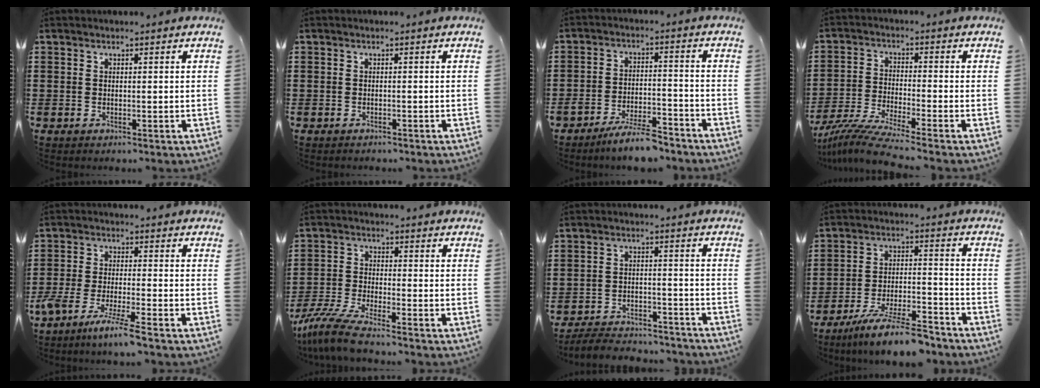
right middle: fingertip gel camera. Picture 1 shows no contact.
{"total": 0.7, "force": [-0.7, 0.2, -0.1], "torque": [0.000, 0.002, -0.016]}
{"total": 6.6, "force": [-6.0, 0.9, 2.6], "torque": [-0.051, 0.004, -0.115]}
{"total": 6.4, "force": [-5.8, -0.4, 2.8], "torque": [-0.069, -0.019, -0.115]}
{"total": 6.2, "force": [-5.4, -0.6, 3.2], "torque": [-0.075, -0.022, -0.106]}
{"total": 6.4, "force": [-5.6, 0.3, 3.0], "torque": [-0.080, -0.016, -0.114]}
{"total": 5.1, "force": [-5.0, 0.6, 0.7], "torque": [-0.017, 0.006, -0.103]}
{"total": 9.7, "force": [-8.4, 0.8, 4.7], "torque": [-0.086, 0.011, -0.162]}